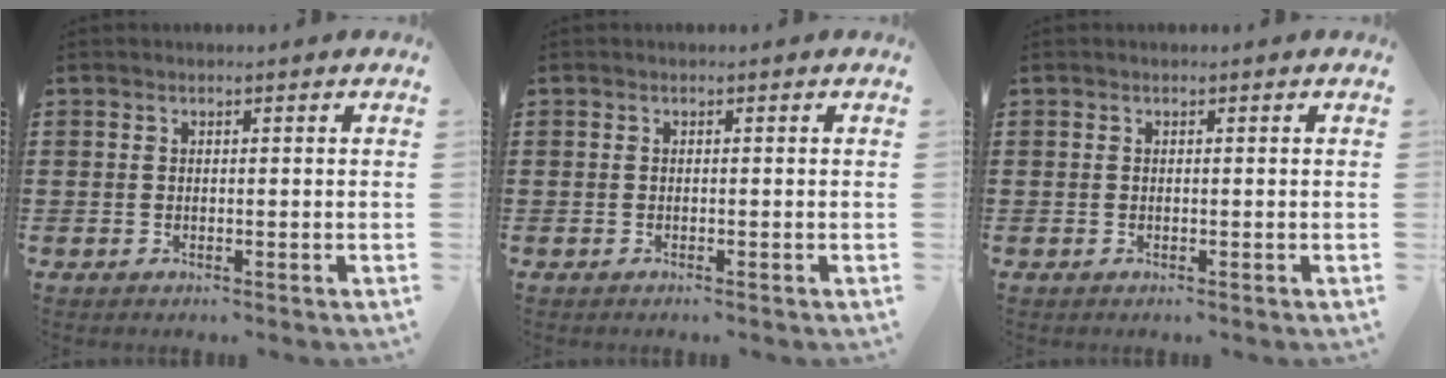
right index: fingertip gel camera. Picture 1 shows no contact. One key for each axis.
{"total": 0.0}
{"total": 0.0}